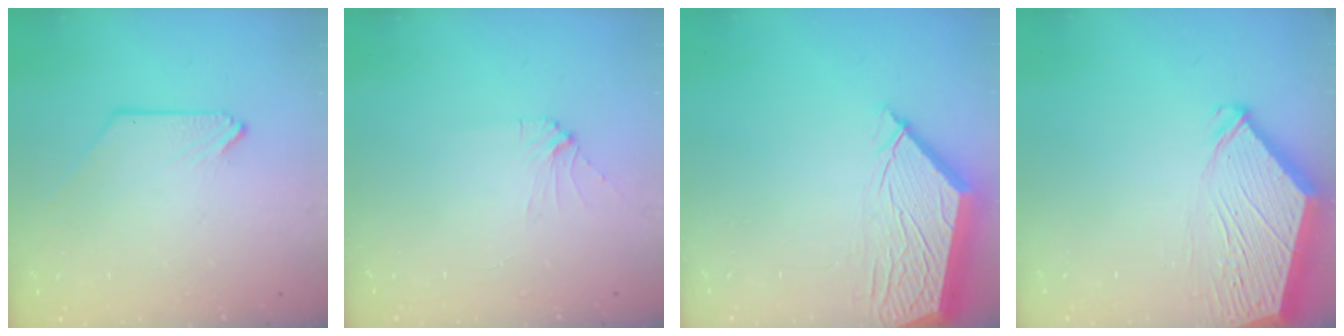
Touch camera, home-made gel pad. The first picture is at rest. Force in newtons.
{"total": 3.7, "press": 3.7, "slide": 0.6}
{"total": 6.3, "press": 6.2, "slide": 0.7}
{"total": 6.4, "press": 6.3, "slide": 0.8}